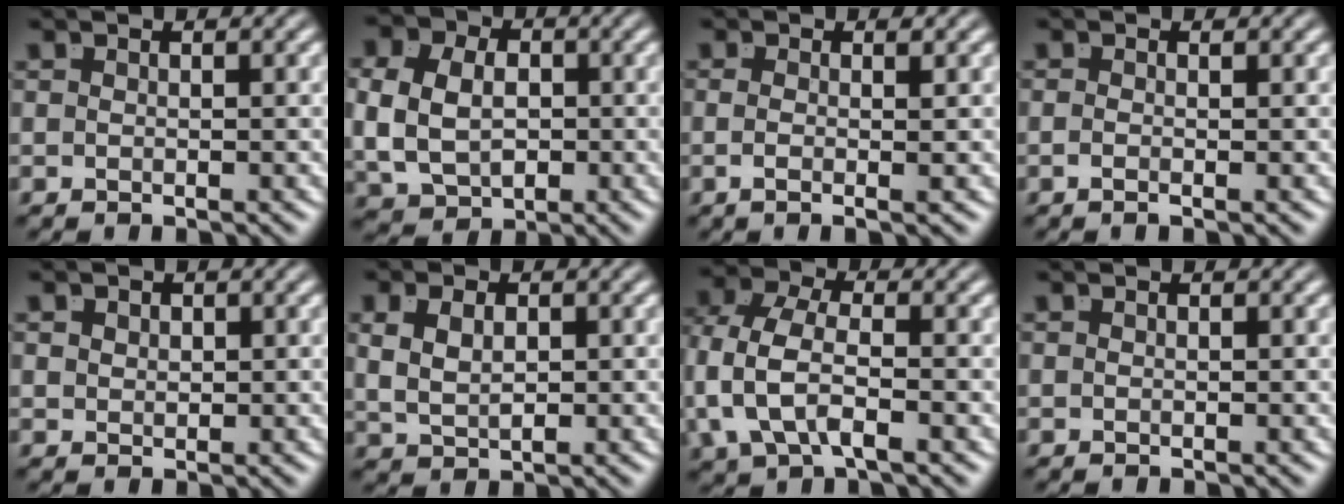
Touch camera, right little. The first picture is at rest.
{"total": 7.9, "force": [-0.2, 6.6, 4.3], "torque": [-0.098, -0.027, 0.005]}
{"total": 2.1, "force": [-0.5, -1.0, 1.8], "torque": [-0.031, -0.014, -0.001]}
{"total": 1.1, "force": [-0.6, -0.6, 0.7], "torque": [-0.011, -0.008, -0.007]}
{"total": 0.7, "force": [0.5, 0.1, 0.5], "torque": [-0.008, -0.010, 0.020]}
{"total": 4.7, "force": [0.5, 3.7, 2.9], "torque": [-0.065, -0.009, 0.014]}
{"total": 6.2, "force": [-0.6, 4.5, 4.3], "torque": [-0.124, -0.027, 0.000]}
{"total": 0.0}